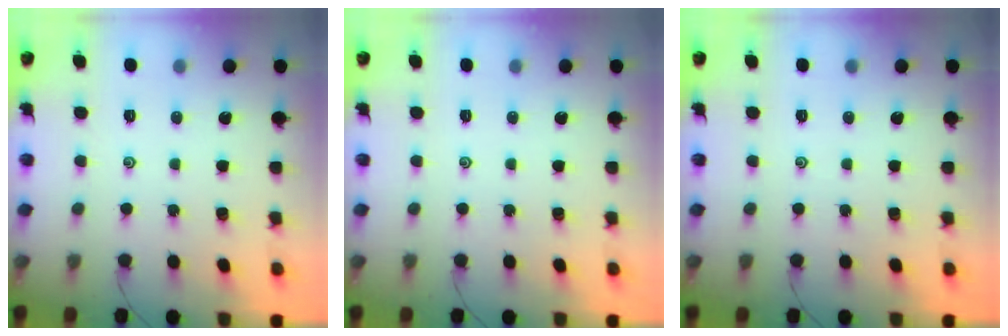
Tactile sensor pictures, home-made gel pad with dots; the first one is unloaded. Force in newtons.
{"total": 0.0}
{"total": 0.0}